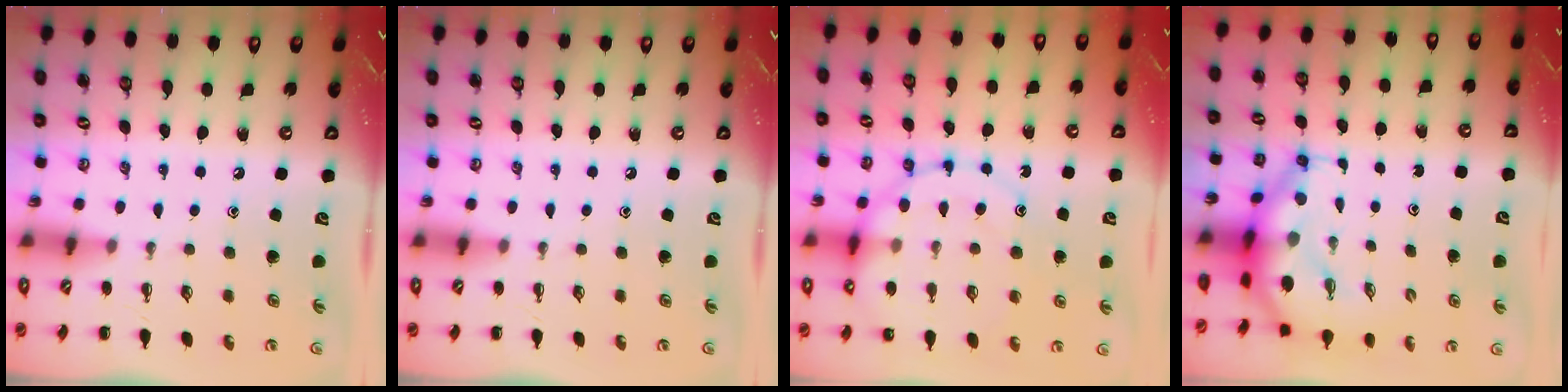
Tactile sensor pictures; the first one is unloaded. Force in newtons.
{"total": 0.0}
{"total": 15.4, "press": 15.2, "slide": 2.4}
{"total": 7.3, "press": 7.0, "slide": 2.1}